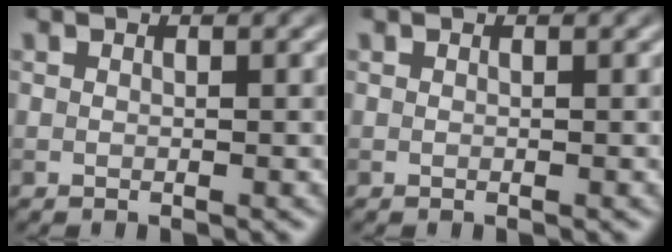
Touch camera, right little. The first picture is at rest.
{"total": 0.0}